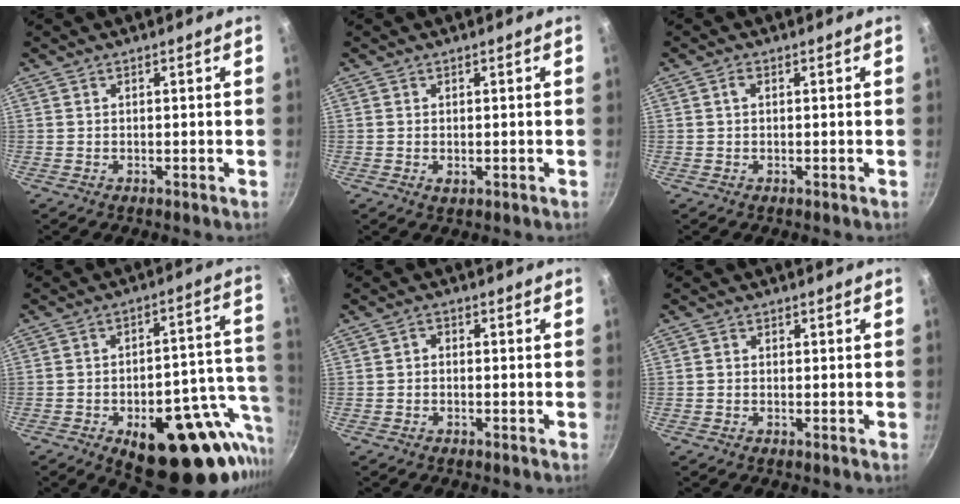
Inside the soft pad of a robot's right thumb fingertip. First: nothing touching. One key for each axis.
{"total": 1.3, "fx": -0.2, "fy": 0.9, "fz": 0.9, "tx": -0.016, "ty": -0.002, "tz": -0.002}
{"total": 1.1, "fx": 0.1, "fy": 0.7, "fz": 0.8, "tx": -0.017, "ty": 0.005, "tz": 0.001}
{"total": 25.2, "fx": -9.6, "fy": 12.0, "fz": 20.0, "tx": -0.203, "ty": 0.026, "tz": -0.120}
{"total": 1.5, "fx": -0.6, "fy": 1.1, "fz": 0.9, "tx": -0.018, "ty": 0.010, "tz": -0.014}
{"total": 1.0, "fx": -0.1, "fy": 0.9, "fz": 0.4, "tx": -0.007, "ty": 0.005, "tz": -0.003}